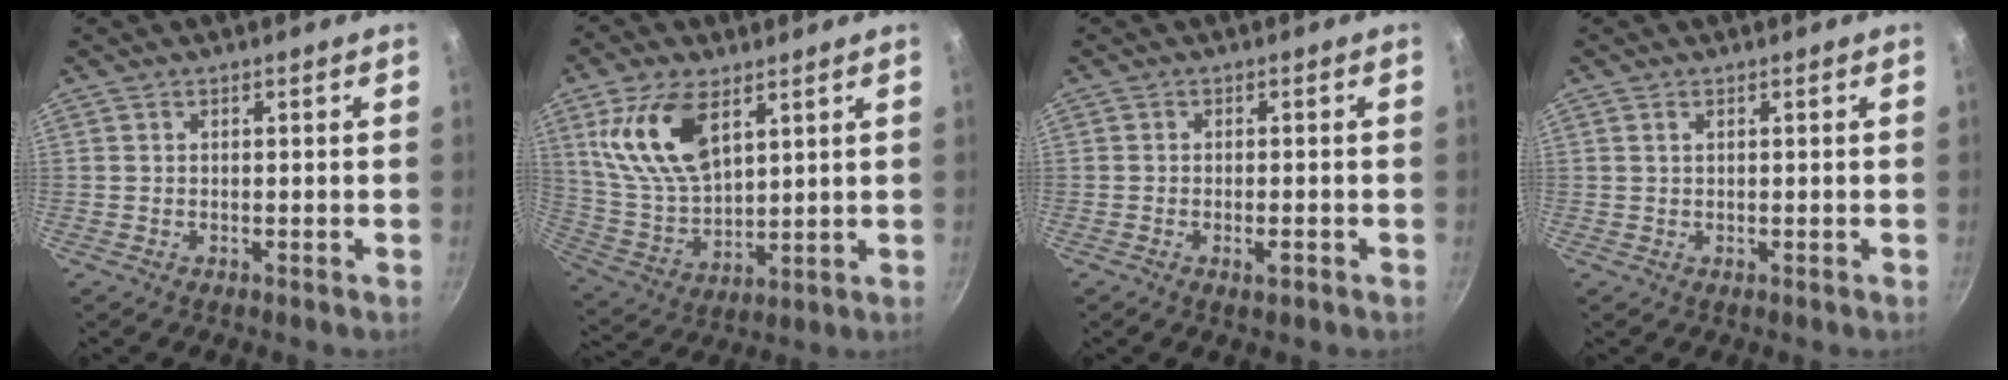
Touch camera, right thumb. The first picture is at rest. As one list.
[{"total": 15.3, "force": [6.7, 8.0, 11.2], "torque": [-0.201, -0.026, 0.143]}, {"total": 2.0, "force": [-0.9, 0.7, 1.6], "torque": [-0.029, 0.004, -0.017]}, {"total": 0.8, "force": [0.5, 0.3, 0.6], "torque": [-0.011, 0.002, 0.008]}]